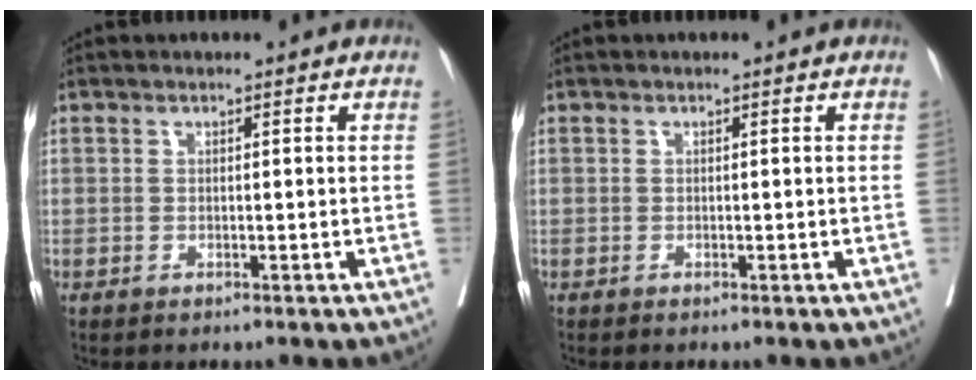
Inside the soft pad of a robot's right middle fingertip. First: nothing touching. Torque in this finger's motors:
{"motor_torque": [0.10, -0.10, 0.00, 0.00]}